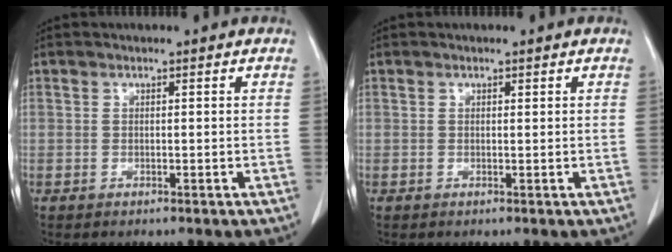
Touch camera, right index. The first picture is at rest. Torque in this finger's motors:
{"motor_torque": [-0.16, 0.10, 0.01, -0.01]}